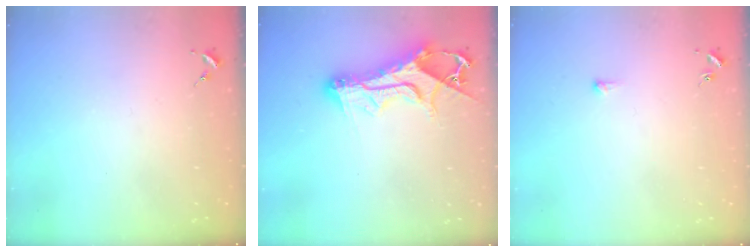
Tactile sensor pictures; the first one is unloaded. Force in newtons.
{"total": 14.9, "press": 14.8, "slide": 1.5}
{"total": 3.1, "press": 3.0, "slide": 0.6}